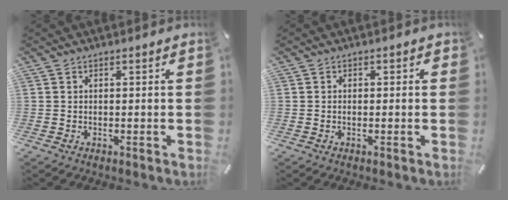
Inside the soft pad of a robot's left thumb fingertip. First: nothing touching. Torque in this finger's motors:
{"motor_torque": [-0.12, -0.65, -0.30, -0.16, -0.04]}